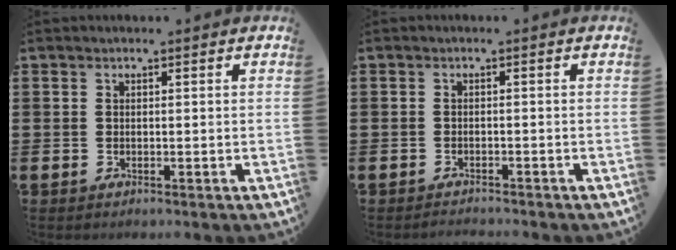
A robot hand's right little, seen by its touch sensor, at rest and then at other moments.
{"total": 0.9, "force": [-0.9, 0.0, 0.0], "torque": [-0.003, -0.001, -0.019]}